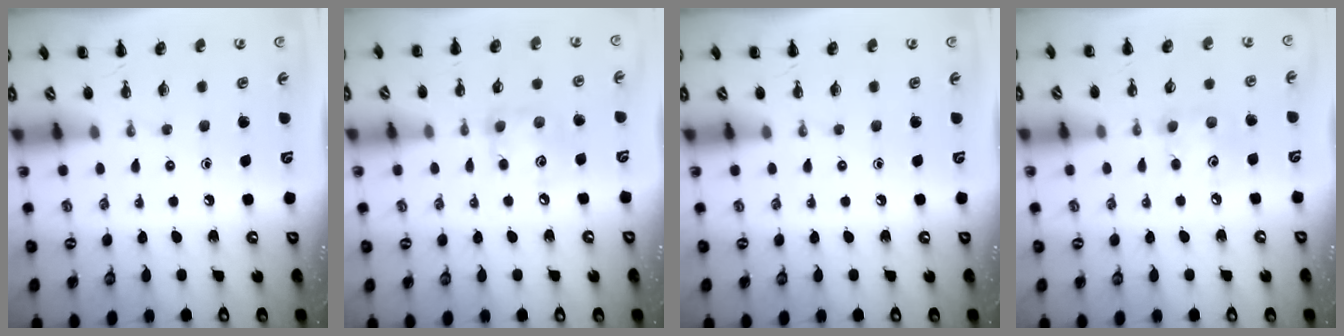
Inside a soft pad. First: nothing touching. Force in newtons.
{"total": 7.3, "press": 7.3, "slide": 0.7}
{"total": 0.0}
{"total": 5.1, "press": 5.0, "slide": 0.8}